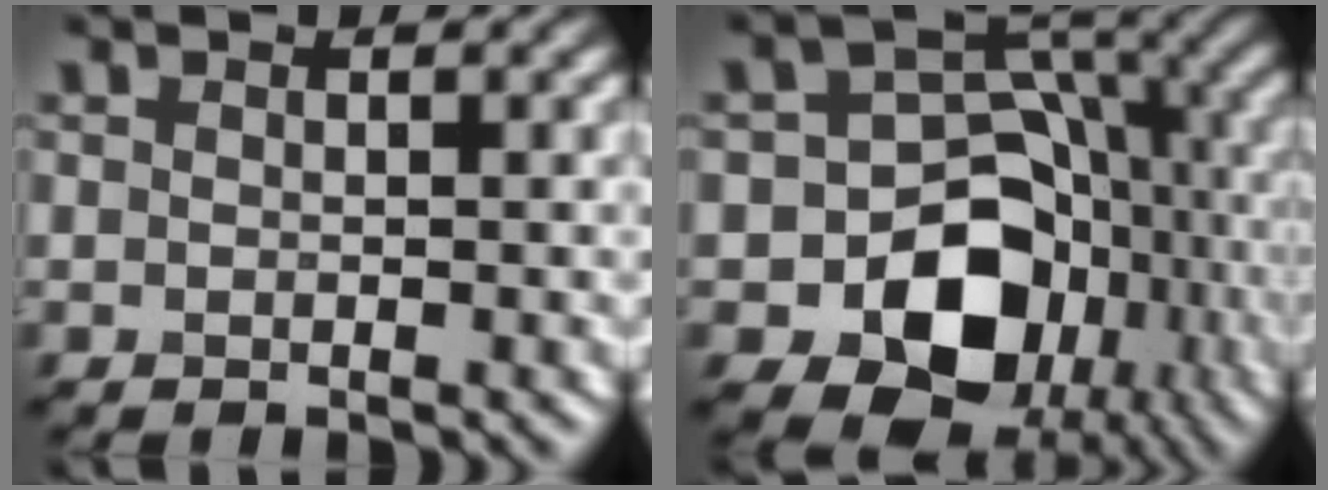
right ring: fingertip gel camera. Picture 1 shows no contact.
{"total": 13.7, "force": [-5.5, 10.8, 6.4], "torque": [-0.088, -0.001, -0.104]}